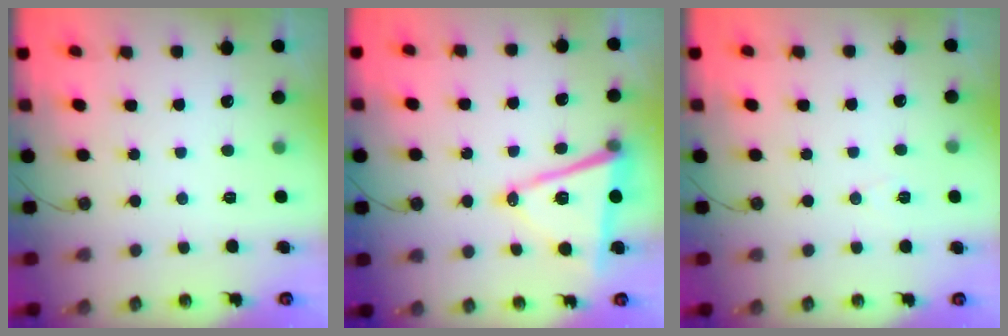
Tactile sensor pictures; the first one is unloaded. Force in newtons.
{"total": 13.2, "press": 12.6, "slide": 4.0}
{"total": 5.8, "press": 3.8, "slide": 4.3}